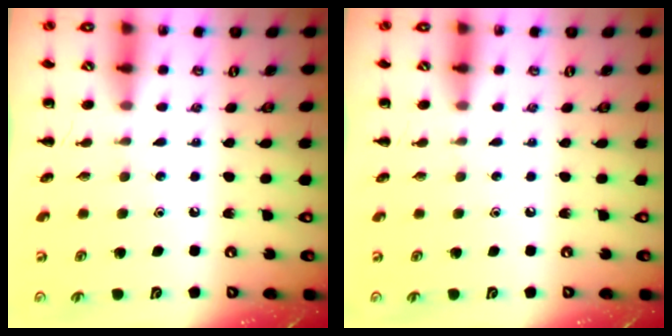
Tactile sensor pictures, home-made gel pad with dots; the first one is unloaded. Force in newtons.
{"total": 0.0}